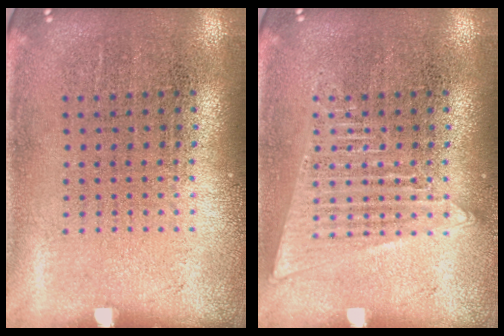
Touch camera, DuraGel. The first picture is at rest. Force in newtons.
{"total": 1.9, "press": 1.9, "slide": 0.2}